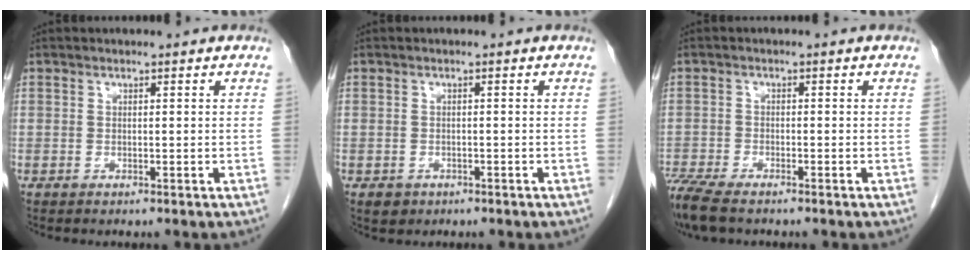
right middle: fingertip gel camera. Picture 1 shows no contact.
{"total": 1.8, "force": [-1.0, 1.4, 0.4], "torque": [-0.010, 0.003, -0.009]}
{"total": 7.6, "force": [-6.2, 1.8, 4.0], "torque": [-0.081, -0.014, -0.111]}